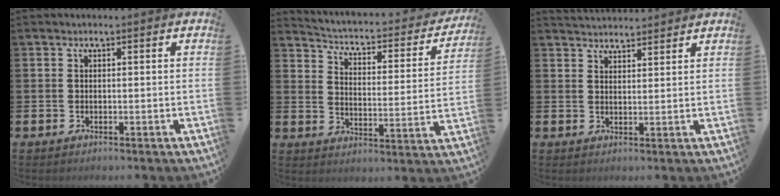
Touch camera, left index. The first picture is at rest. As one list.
[{"total": 3.3, "force": [2.8, 1.4, 1.1], "torque": [-0.047, -0.029, 0.035]}, {"total": 2.8, "force": [2.8, 0.3, -0.1], "torque": [-0.002, -0.015, 0.051]}]